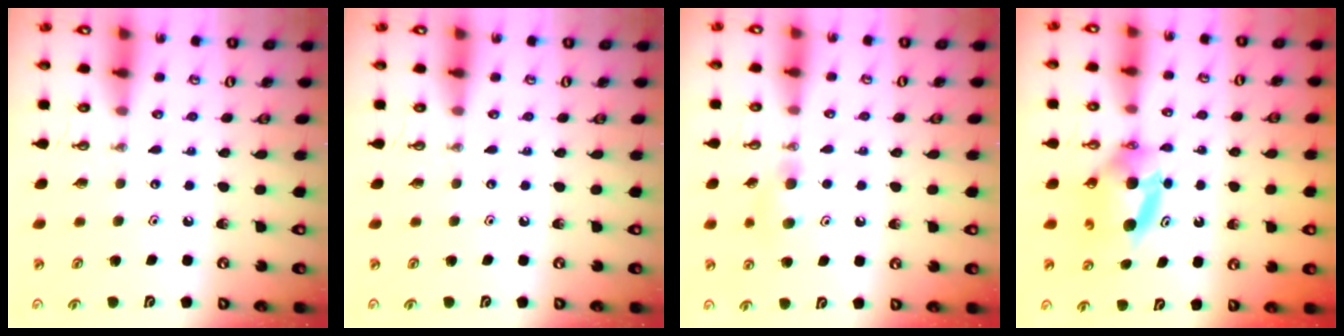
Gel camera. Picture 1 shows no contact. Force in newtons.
{"total": 0.0}
{"total": 6.3, "press": 6.2, "slide": 1.3}
{"total": 6.8, "press": 6.4, "slide": 2.3}